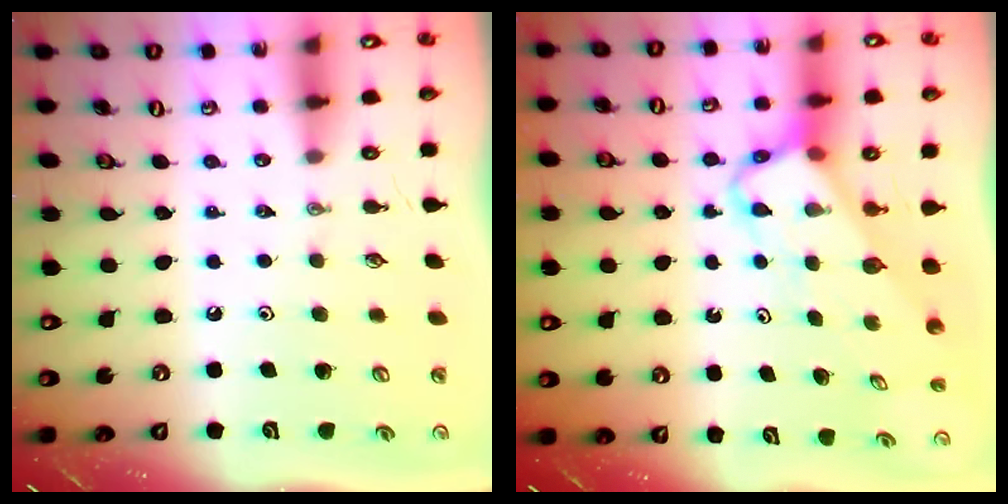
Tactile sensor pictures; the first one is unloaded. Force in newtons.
{"total": 3.8, "press": 3.8, "slide": 0.2}